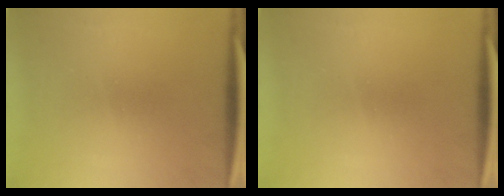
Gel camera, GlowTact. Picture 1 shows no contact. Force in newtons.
{"total": 0.0}